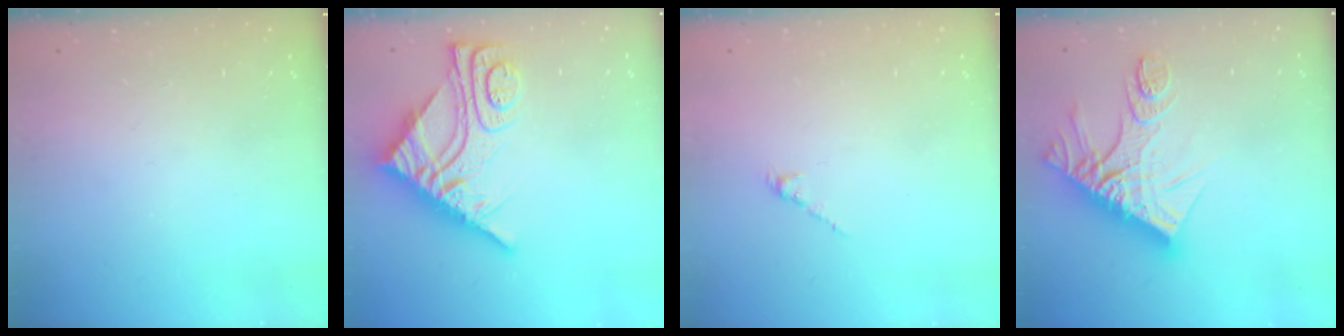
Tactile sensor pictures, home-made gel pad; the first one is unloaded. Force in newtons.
{"total": 12.3, "press": 12.3, "slide": 1.1}
{"total": 1.3, "press": 1.2, "slide": 0.5}
{"total": 16.4, "press": 16.3, "slide": 1.5}